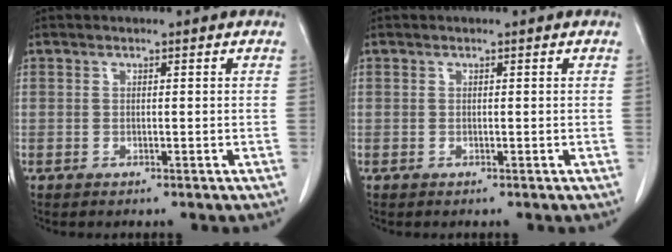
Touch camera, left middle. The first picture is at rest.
{"total": 0.0}